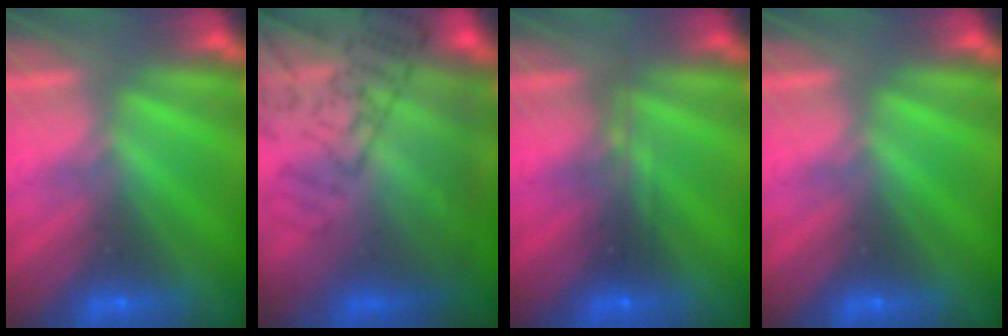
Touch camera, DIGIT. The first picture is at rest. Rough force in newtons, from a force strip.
{"total": 8.0}
{"total": 2.3}
{"total": 0.0}